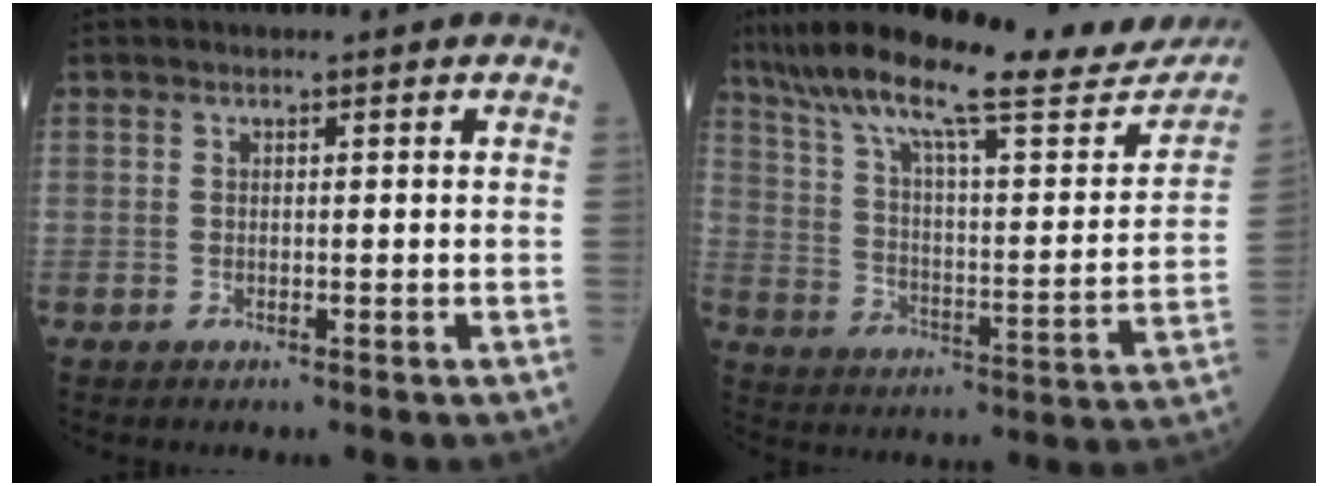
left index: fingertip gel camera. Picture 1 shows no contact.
{"total": 26.2, "force": [22.4, 4.0, 13.1], "torque": [-0.219, -0.021, 0.314]}